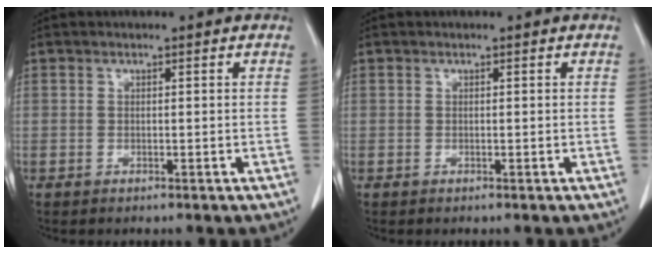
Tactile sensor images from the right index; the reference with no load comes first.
{"total": 0.0}